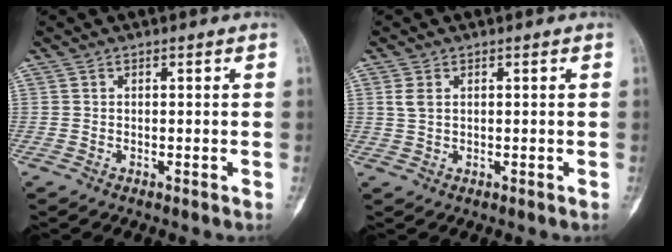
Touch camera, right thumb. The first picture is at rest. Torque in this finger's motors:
{"motor_torque": [-0.34, -0.03, 0.23, -0.14, -0.04]}